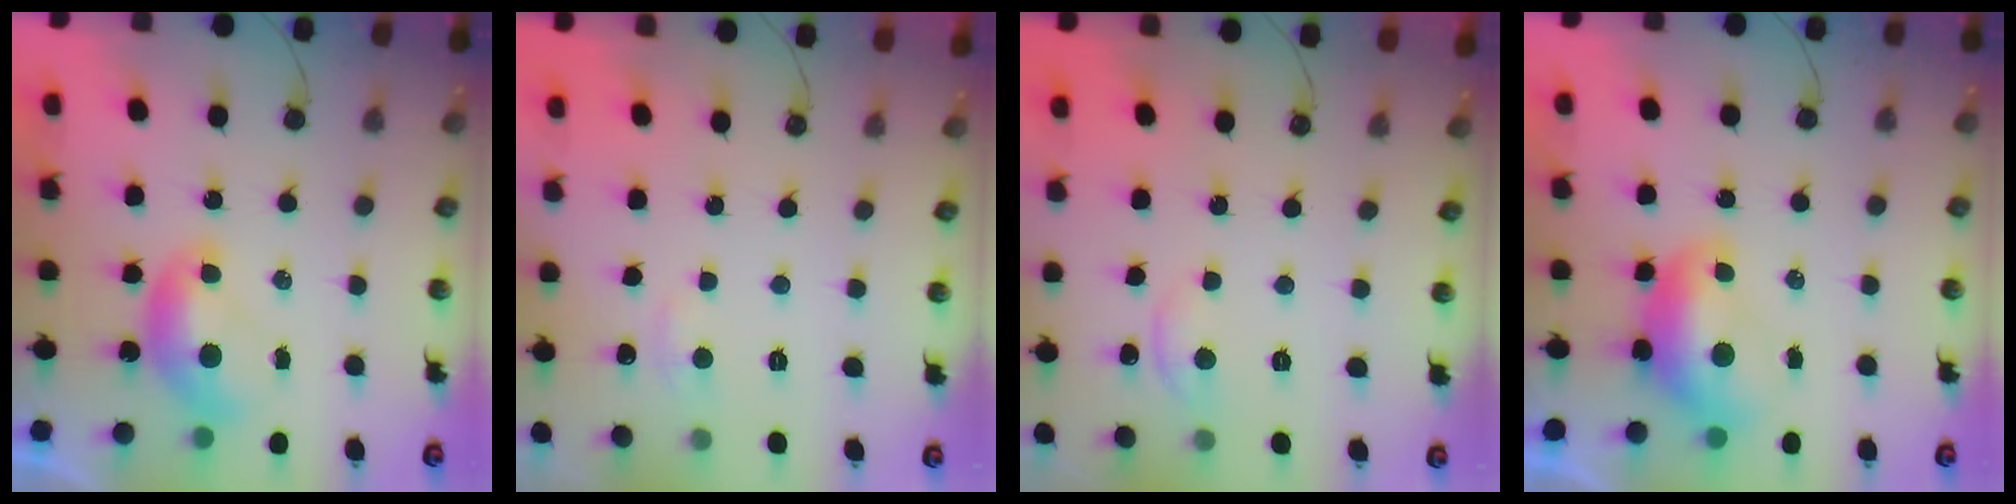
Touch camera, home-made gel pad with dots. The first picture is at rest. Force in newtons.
{"total": 2.5, "press": 2.4, "slide": 0.5}
{"total": 1.1, "press": 1.1, "slide": 0.2}
{"total": 1.6, "press": 1.4, "slide": 0.6}